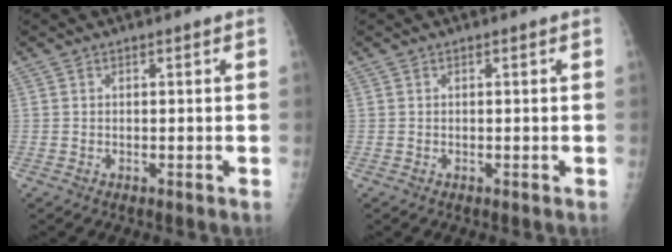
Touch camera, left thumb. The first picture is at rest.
{"total": 0.0}